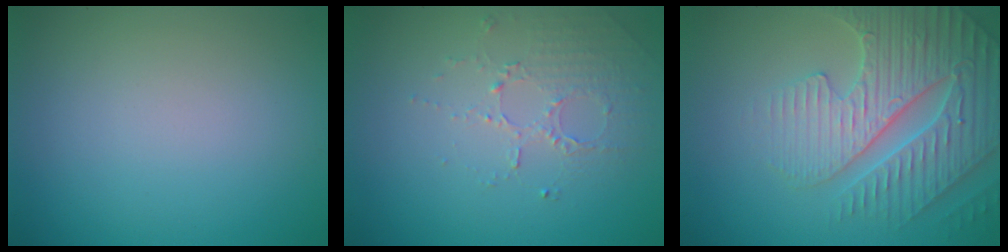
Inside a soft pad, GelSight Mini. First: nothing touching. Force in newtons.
{"total": 1.7, "press": 1.2, "slide": 1.2}
{"total": 5.3, "press": 5.1, "slide": 1.4}